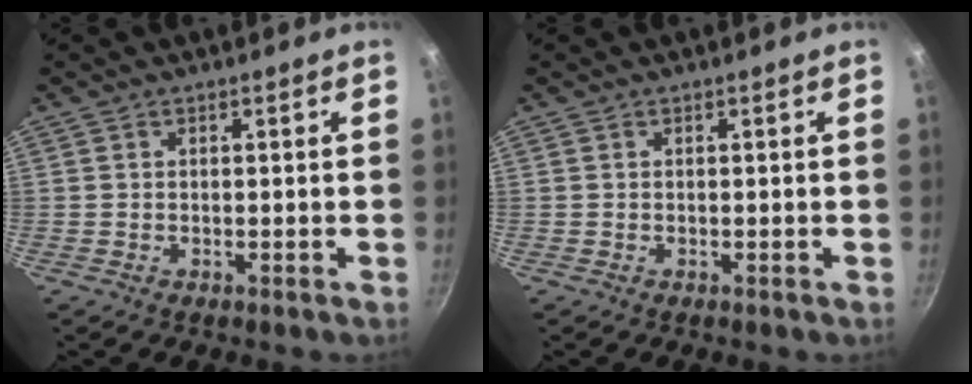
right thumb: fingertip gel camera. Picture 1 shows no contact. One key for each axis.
{"total": 0.0}